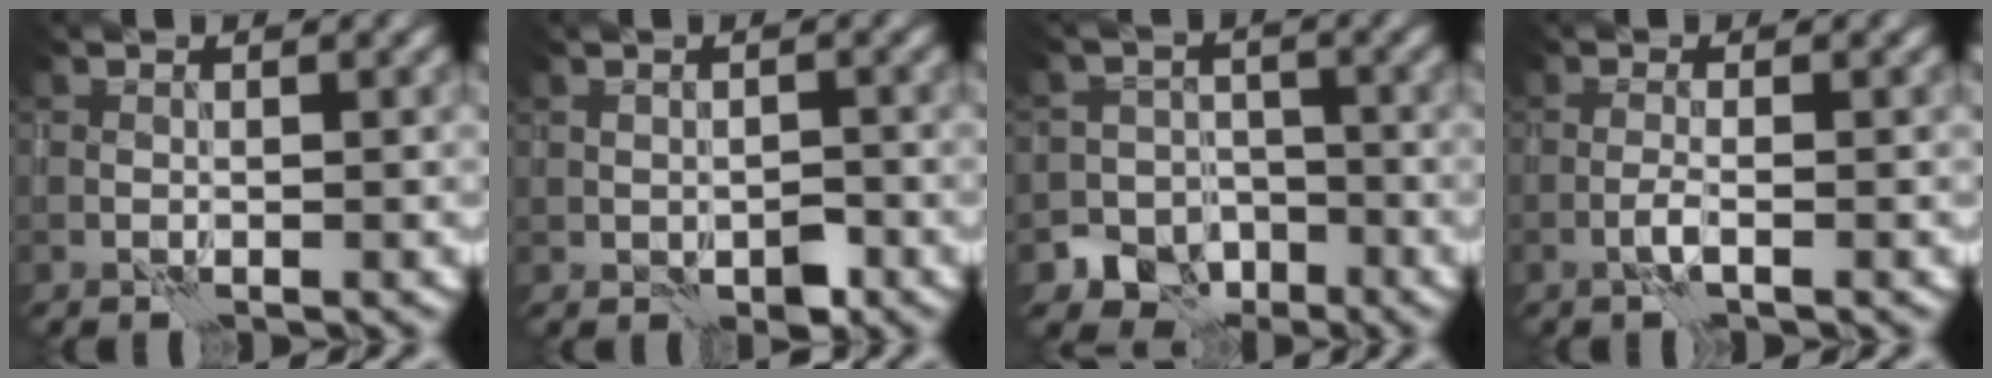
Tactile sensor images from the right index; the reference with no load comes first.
{"total": 1.8, "force": [-0.7, 1.3, 1.0], "torque": [-0.009, -0.003, -0.006]}
{"total": 6.5, "force": [-4.1, 4.9, 0.8], "torque": [0.020, -0.006, -0.080]}
{"total": 1.2, "force": [-0.6, 0.2, 1.0], "torque": [-0.020, 0.005, -0.016]}